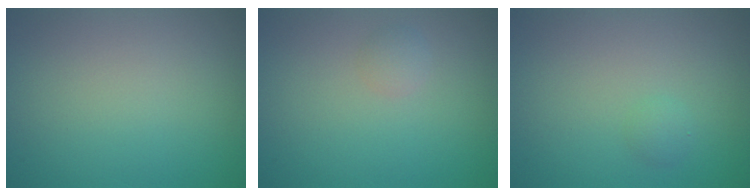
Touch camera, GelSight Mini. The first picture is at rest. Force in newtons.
{"total": 1.0, "press": 1.0, "slide": 0.1}
{"total": 0.8, "press": 0.8, "slide": 0.1}